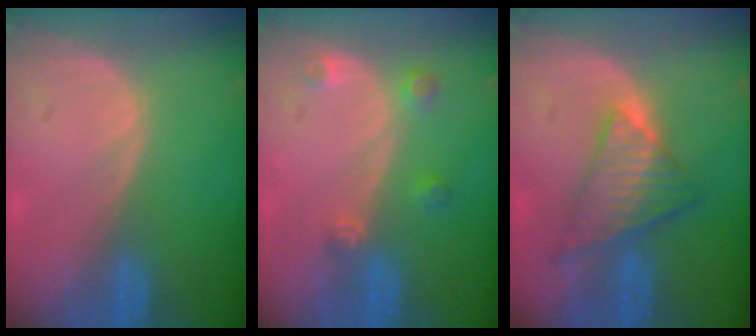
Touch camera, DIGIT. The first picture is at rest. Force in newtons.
{"total": 2.7, "press": 2.6, "slide": 0.4}
{"total": 7.0, "press": 6.6, "slide": 2.5}